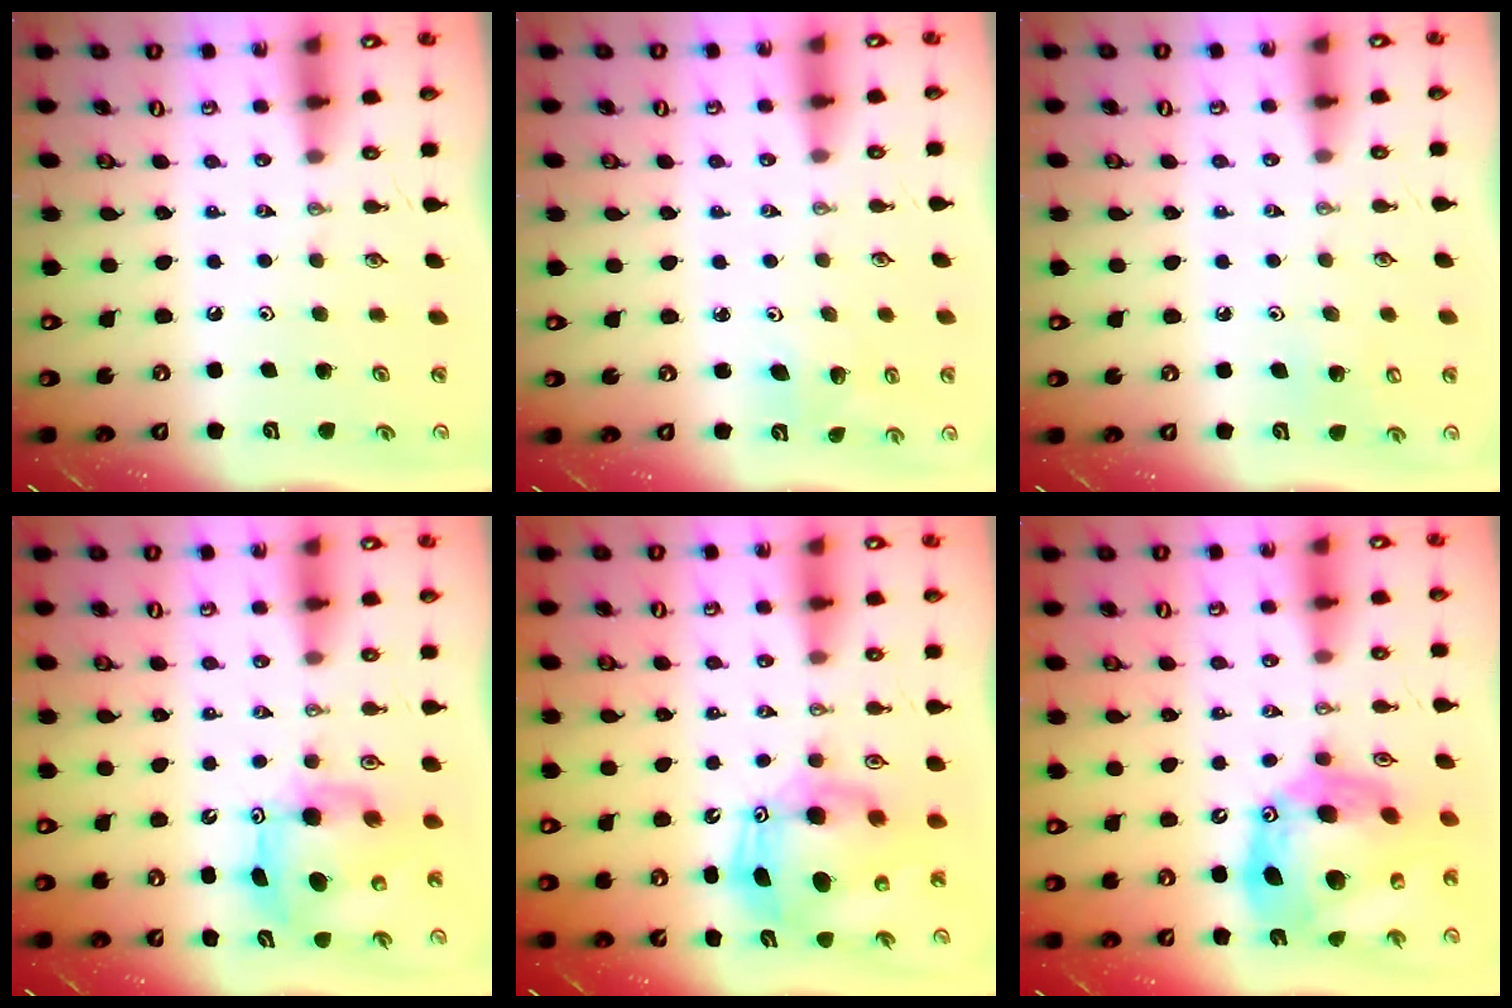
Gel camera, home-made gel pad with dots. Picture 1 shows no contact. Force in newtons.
{"total": 3.3, "press": 3.1, "slide": 1.3}
{"total": 7.0, "press": 6.9, "slide": 0.9}
{"total": 9.2, "press": 9.2, "slide": 0.7}
{"total": 12.1, "press": 11.9, "slide": 2.3}
{"total": 23.3, "press": 23.2, "slide": 2.2}